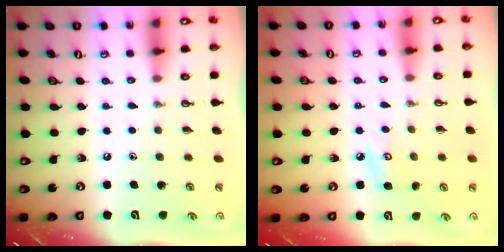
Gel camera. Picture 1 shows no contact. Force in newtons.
{"total": 5.2, "press": 5.1, "slide": 0.5}